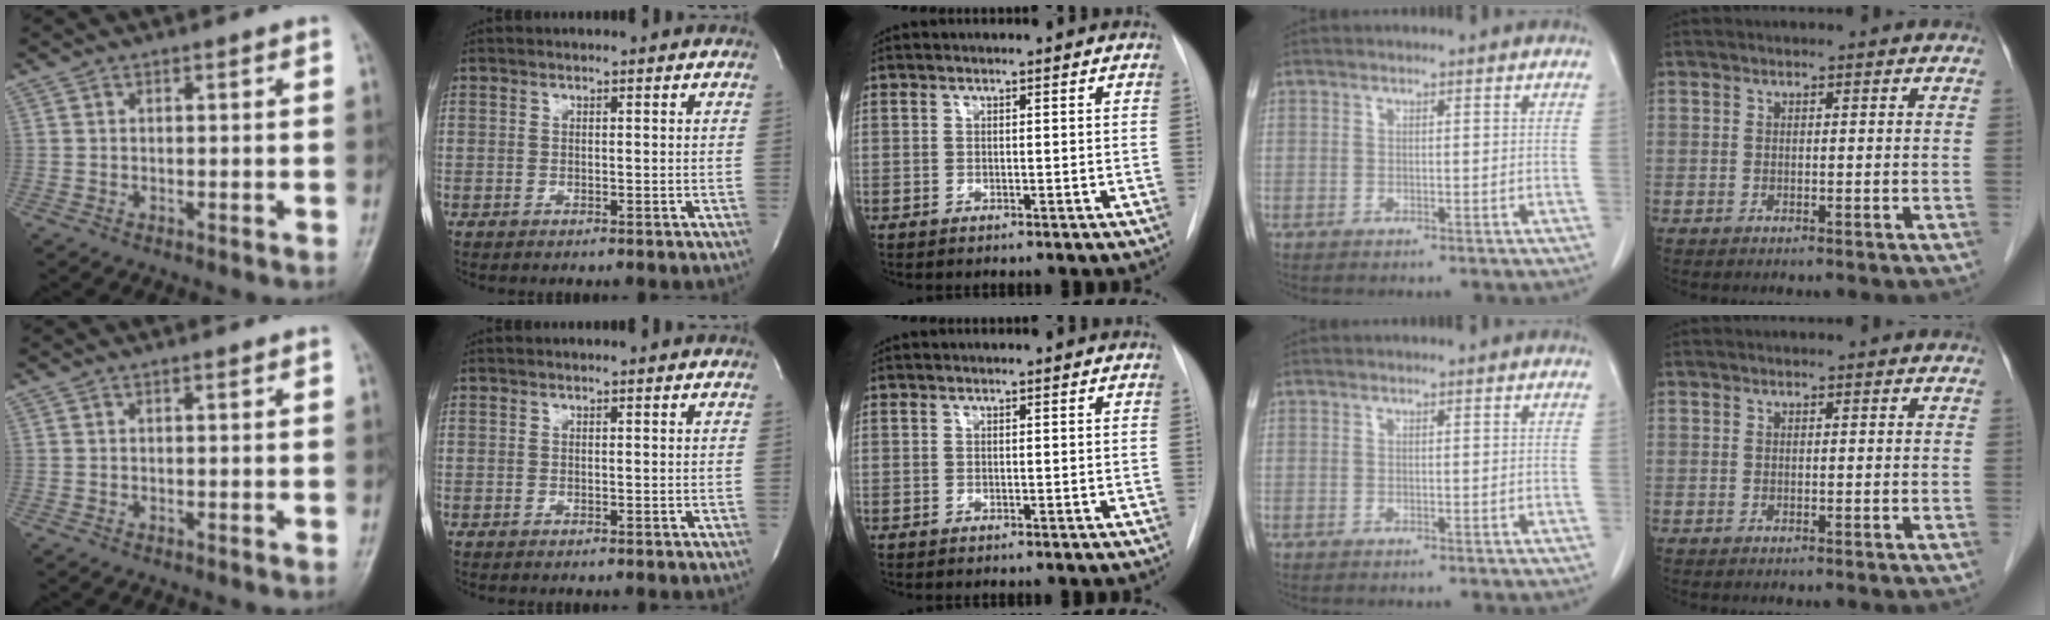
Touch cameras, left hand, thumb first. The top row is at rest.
{}